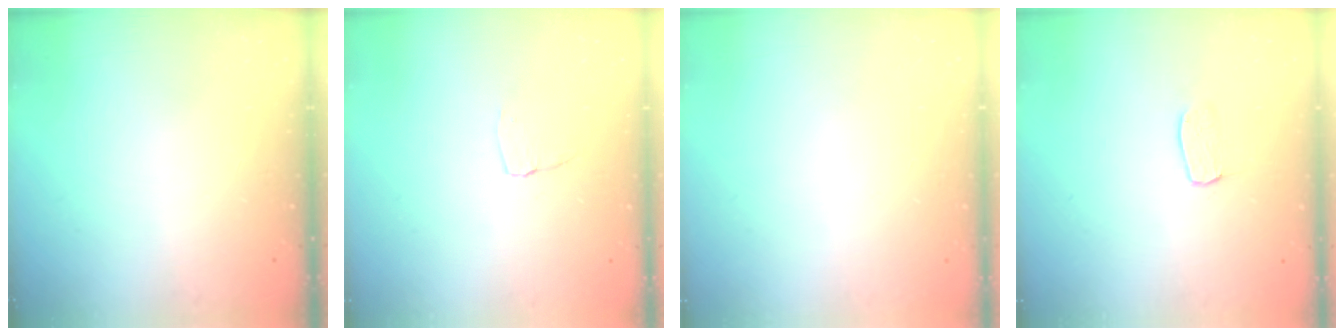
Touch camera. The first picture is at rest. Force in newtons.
{"total": 3.6, "press": 3.6, "slide": 0.3}
{"total": 0.0}
{"total": 4.0, "press": 4.0, "slide": 0.2}